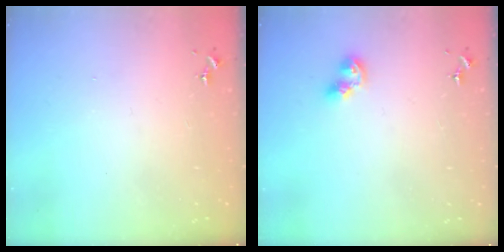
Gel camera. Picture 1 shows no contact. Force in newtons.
{"total": 7.9, "press": 7.9, "slide": 0.7}